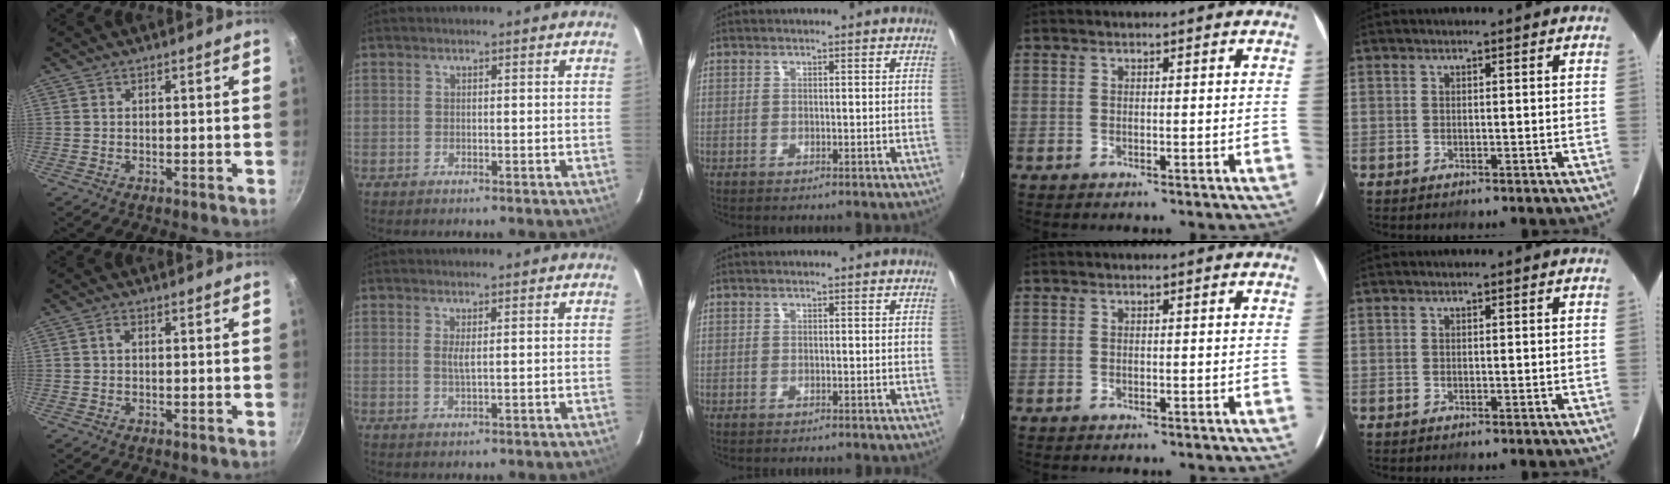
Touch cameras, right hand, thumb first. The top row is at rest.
{"thumb": {"total": 1.1, "force": [0.1, 0.7, 0.9], "torque": [-0.016, 0.006, 0.000]}, "index": {"total": 1.6, "force": [0.4, 0.1, 1.5], "torque": [-0.029, -0.003, 0.006]}}